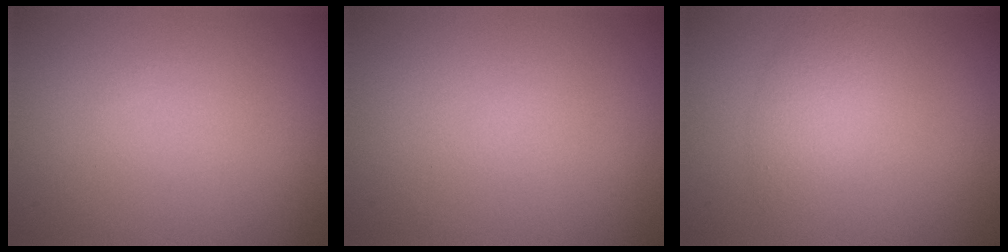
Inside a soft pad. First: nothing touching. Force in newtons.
{"total": 0.0}
{"total": 2.1, "press": 2.1, "slide": 0.1}